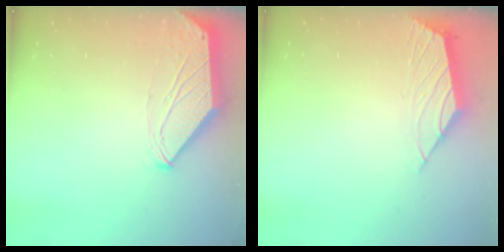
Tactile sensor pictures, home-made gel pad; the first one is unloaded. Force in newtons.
{"total": 2.2, "press": 2.2, "slide": 0.5}